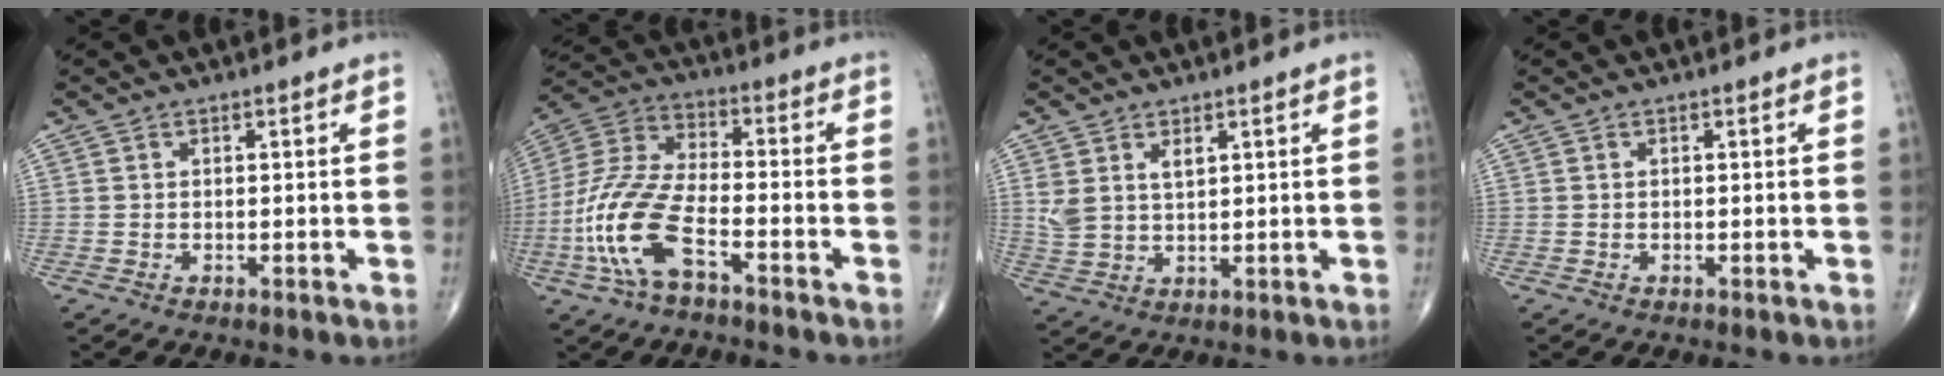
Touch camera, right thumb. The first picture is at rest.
{"total": 14.7, "force": [-6.1, 6.0, 11.9], "torque": [-0.266, 0.036, -0.120]}
{"total": 4.8, "force": [2.1, 2.7, 3.3], "torque": [-0.063, -0.008, 0.051]}
{"total": 0.0}